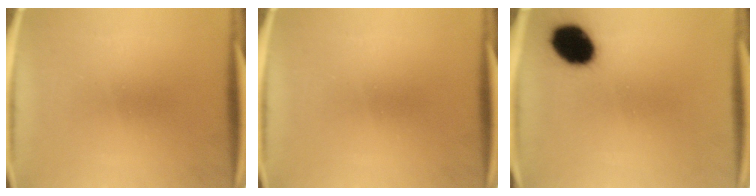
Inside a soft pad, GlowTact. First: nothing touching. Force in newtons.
{"total": 0.0}
{"total": 11.5}